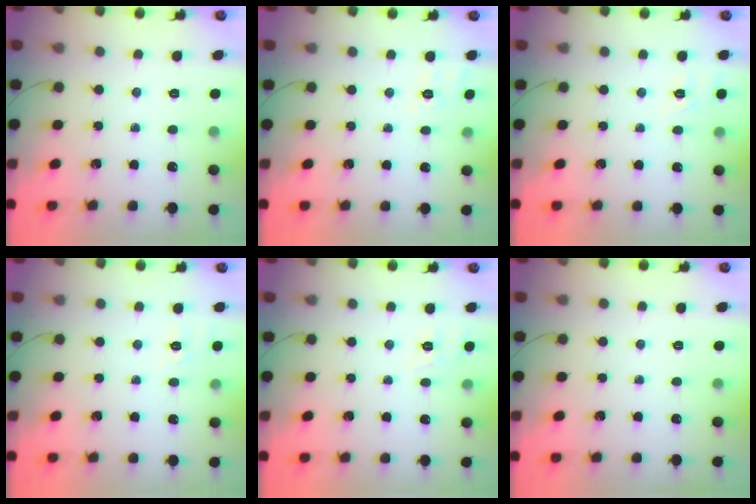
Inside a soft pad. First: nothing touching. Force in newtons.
{"total": 2.8, "press": 2.0, "slide": 2.0}
{"total": 1.6, "press": 0.4, "slide": 1.5}
{"total": 1.9, "press": 0.3, "slide": 1.9}
{"total": 5.5, "press": 5.1, "slide": 2.0}
{"total": 0.0}